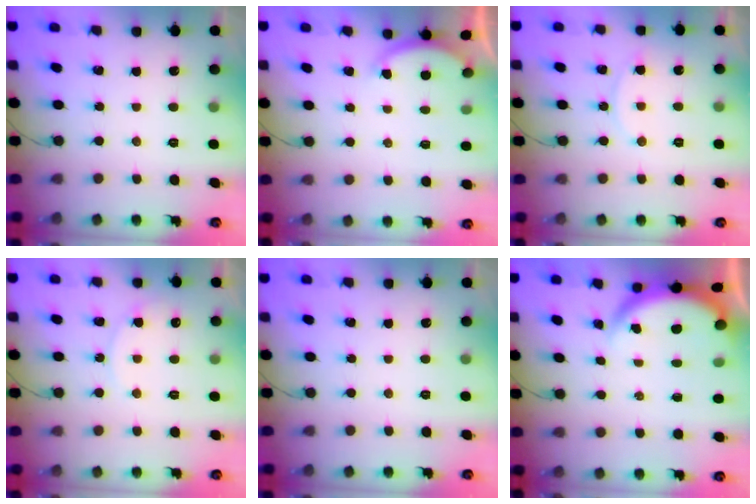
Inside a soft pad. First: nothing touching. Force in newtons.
{"total": 1.9, "press": 1.8, "slide": 0.5}
{"total": 5.1, "press": 5.1, "slide": 0.7}
{"total": 6.0, "press": 6.0, "slide": 0.5}
{"total": 0.0}
{"total": 3.8, "press": 3.8, "slide": 0.2}